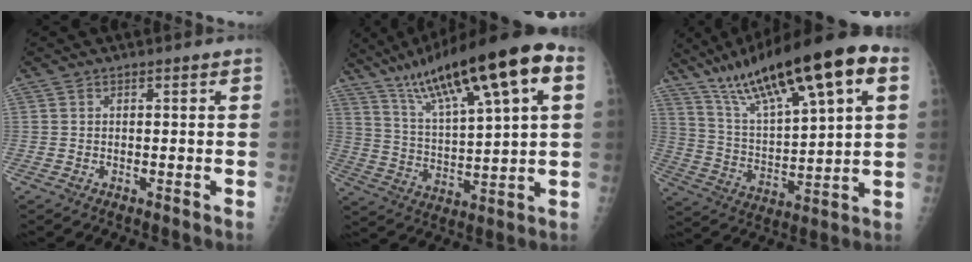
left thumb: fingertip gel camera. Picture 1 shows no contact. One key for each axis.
{"total": 22.2, "fx": 11.3, "fy": 5.0, "fz": 18.4, "tx": -0.298, "ty": -0.002, "tz": 0.200}
{"total": 23.9, "fx": 12.9, "fy": 6.3, "fz": 19.1, "tx": -0.309, "ty": -0.008, "tz": 0.230}